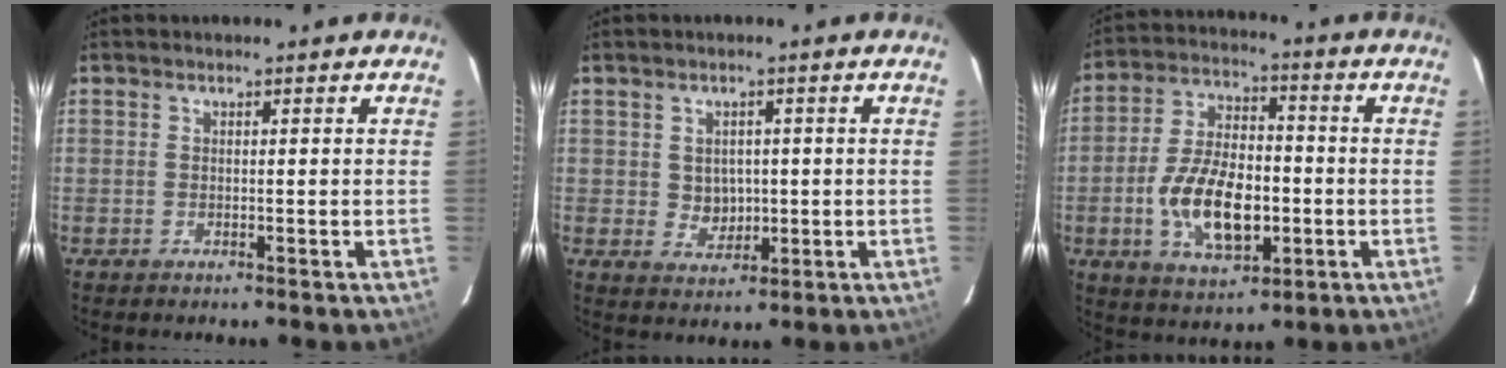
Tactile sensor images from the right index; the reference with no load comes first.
{"total": 3.9, "force": [0.3, 3.6, 1.5], "torque": [-0.027, 0.006, 0.013]}
{"total": 14.6, "force": [-3.5, 7.5, 12.0], "torque": [-0.239, 0.006, -0.054]}